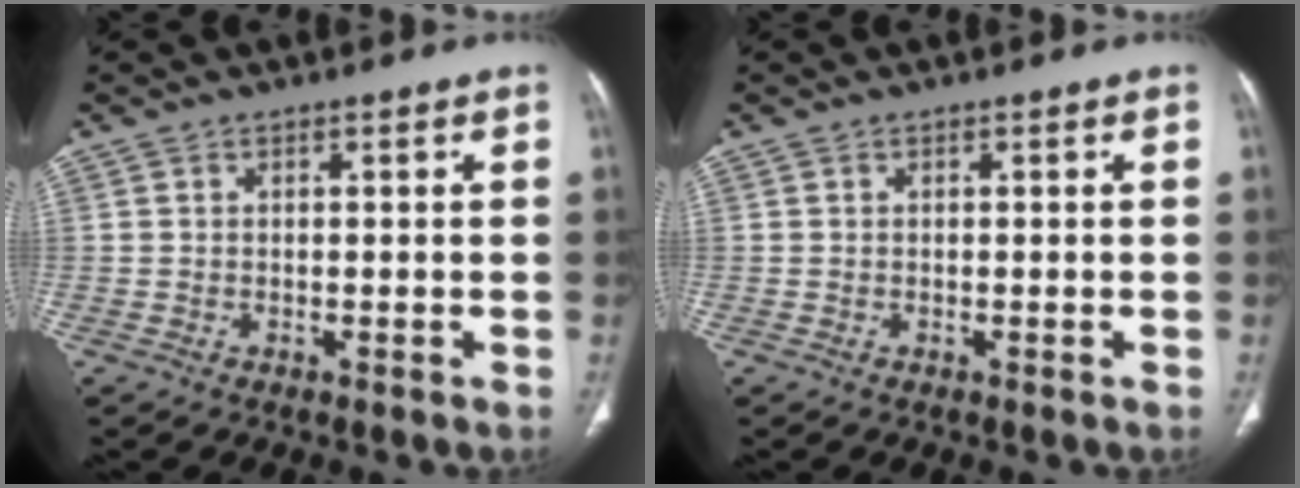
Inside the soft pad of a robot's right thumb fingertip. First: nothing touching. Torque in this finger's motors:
{"motor_torque": [0.00, 0.01, -0.02, -0.02, 0.00]}